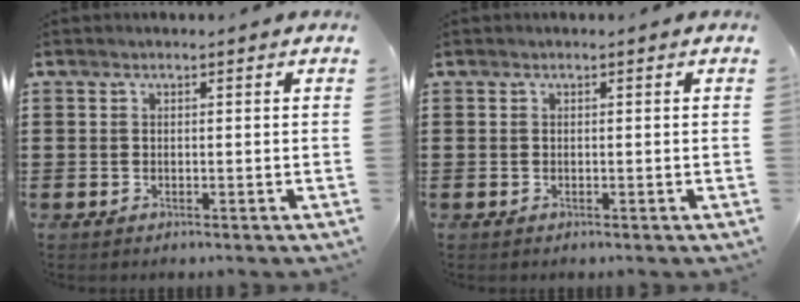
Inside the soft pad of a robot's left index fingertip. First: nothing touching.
{"total": 0.0}